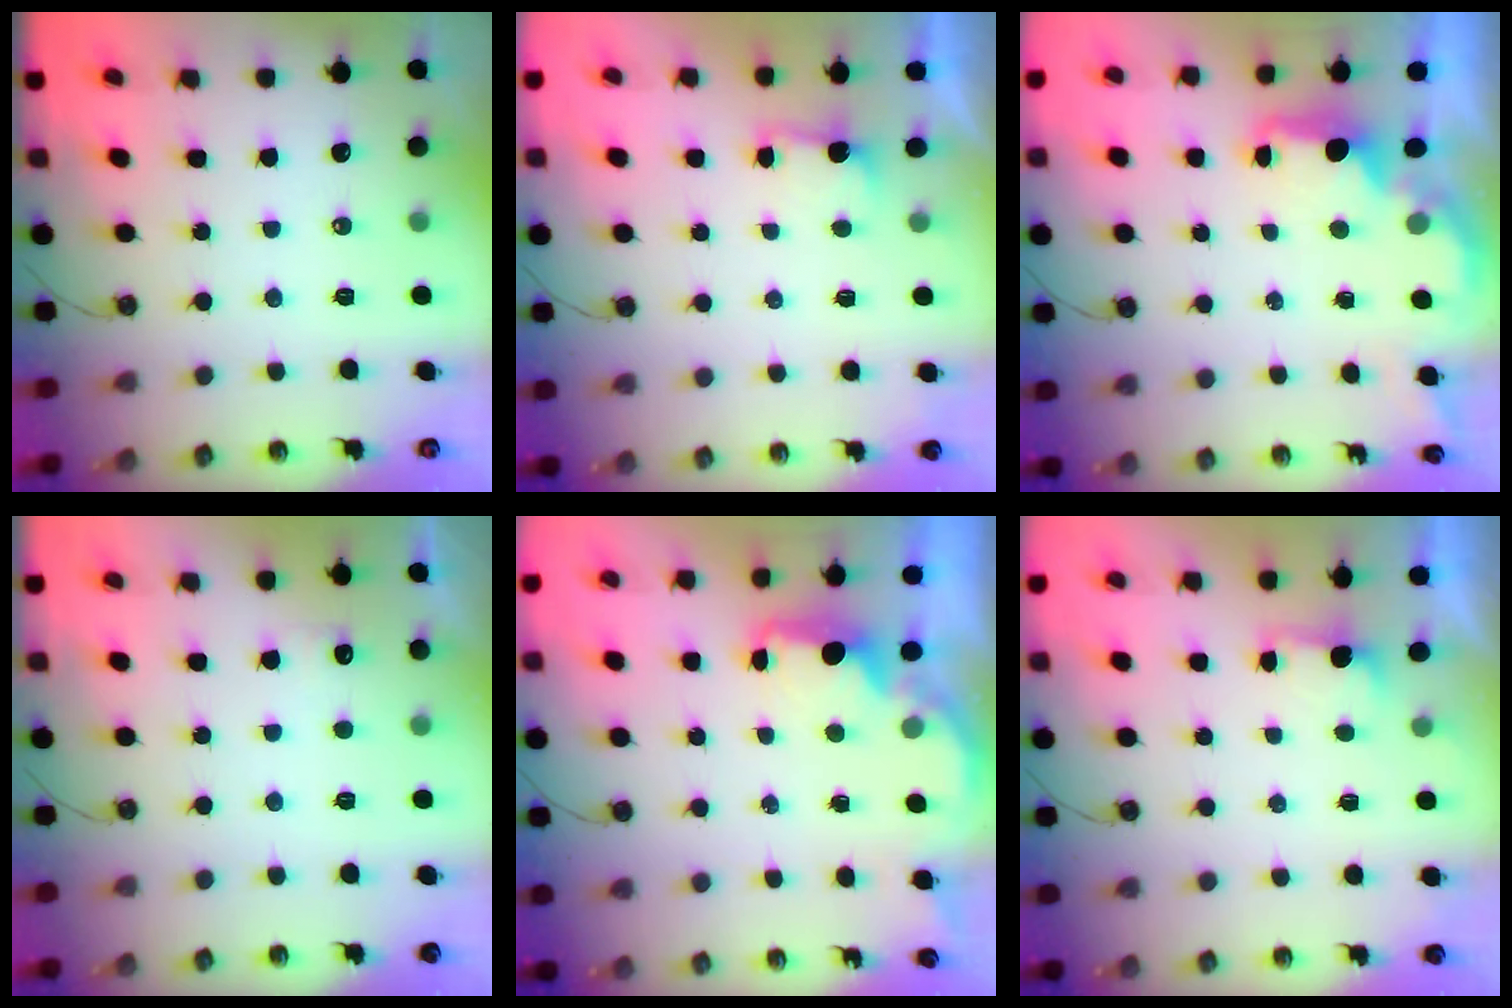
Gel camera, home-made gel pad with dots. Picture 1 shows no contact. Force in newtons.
{"total": 2.1, "press": 1.9, "slide": 0.8}
{"total": 1.8, "press": 1.7, "slide": 0.5}
{"total": 3.9, "press": 3.7, "slide": 1.2}
{"total": 2.3, "press": 2.1, "slide": 0.8}
{"total": 1.1, "press": 0.8, "slide": 0.7}